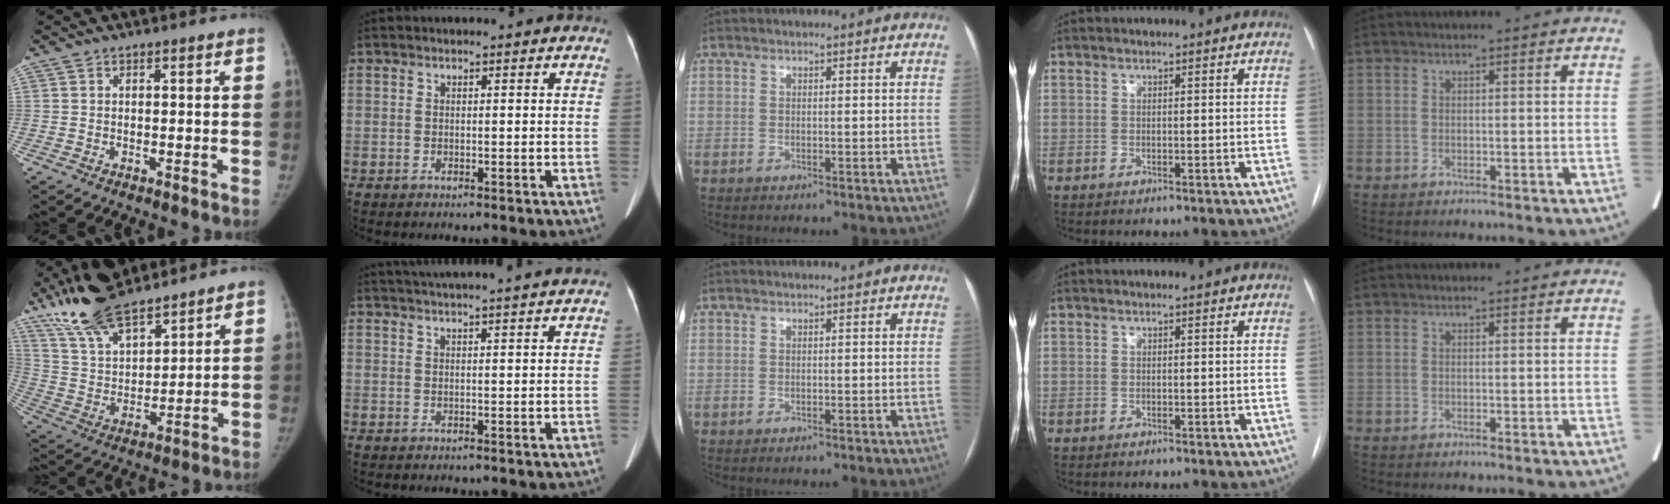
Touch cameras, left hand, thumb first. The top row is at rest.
{"thumb": {"total": 16.4, "force": [12.9, 5.5, 8.5], "torque": [-0.128, -0.054, 0.245]}, "index": {"total": 10.6, "force": [9.6, -1.2, 4.4], "torque": [-0.072, 0.020, 0.124]}}